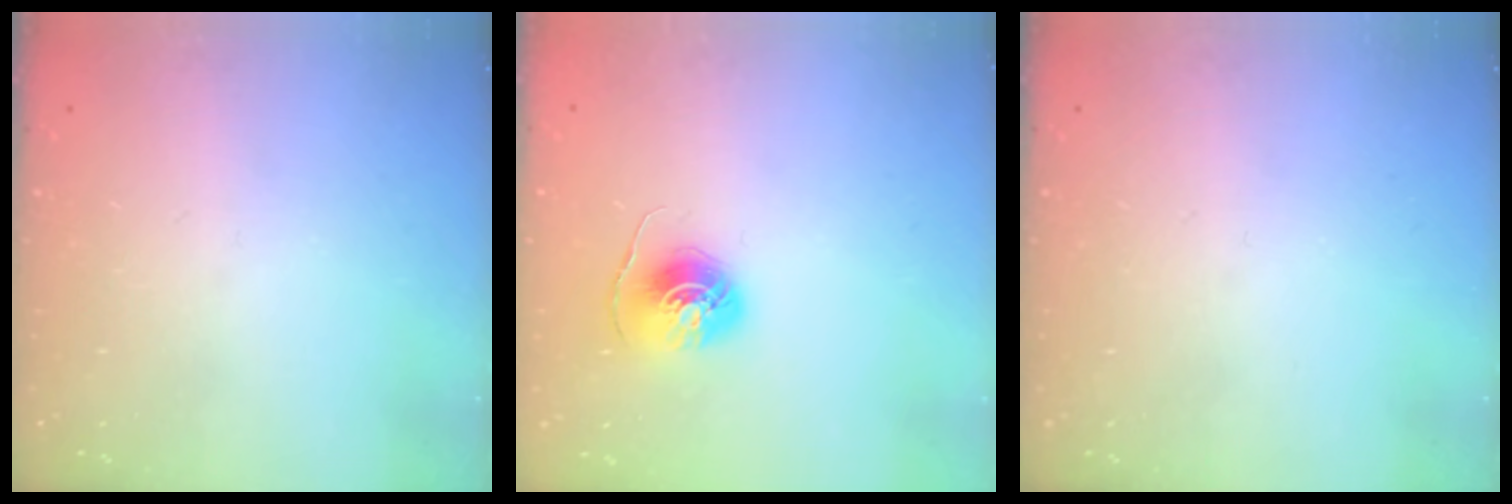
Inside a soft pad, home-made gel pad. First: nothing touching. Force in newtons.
{"total": 7.1, "press": 7.1, "slide": 0.4}
{"total": 0.0}